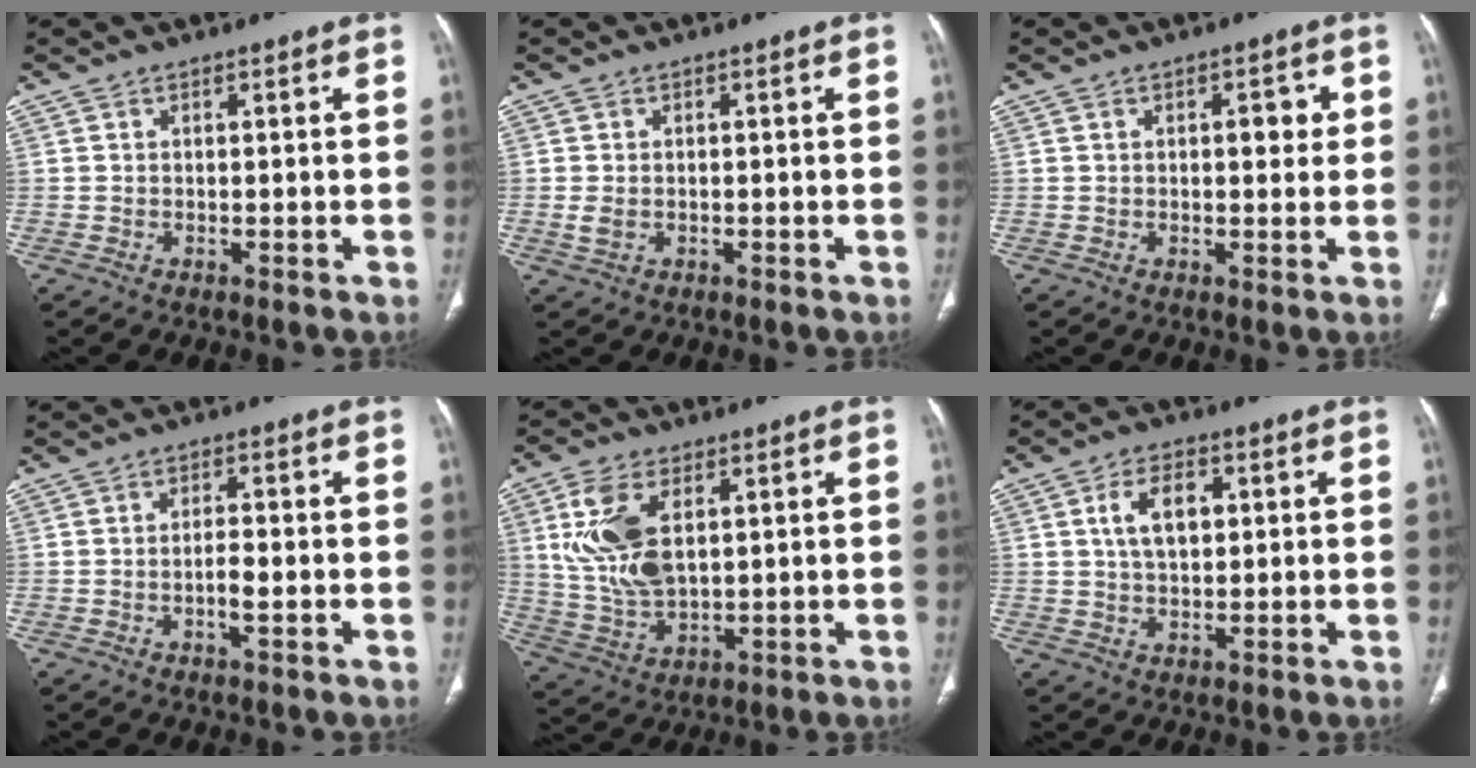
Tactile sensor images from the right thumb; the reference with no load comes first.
{"total": 2.0, "force": [-0.3, 1.4, 1.4], "torque": [-0.036, 0.002, -0.004]}
{"total": 3.6, "force": [0.8, 1.9, 3.0], "torque": [-0.027, -0.001, 0.008]}
{"total": 2.8, "force": [-0.8, 0.7, 2.5], "torque": [-0.050, 0.003, -0.016]}
{"total": 12.9, "force": [3.5, 7.2, 10.1], "torque": [-0.205, -0.011, 0.076]}
{"total": 6.9, "force": [1.6, 4.1, 5.3], "torque": [-0.085, 0.003, 0.028]}